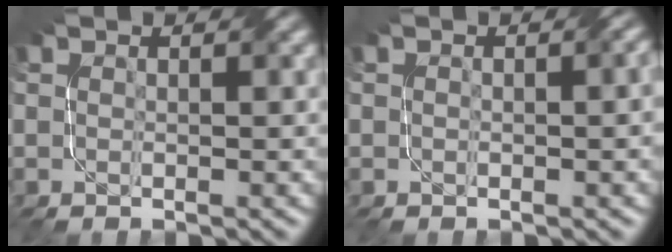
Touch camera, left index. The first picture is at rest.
{"total": 1.8, "force": [0.0, 0.7, 1.6], "torque": [-0.021, -0.001, 0.002]}